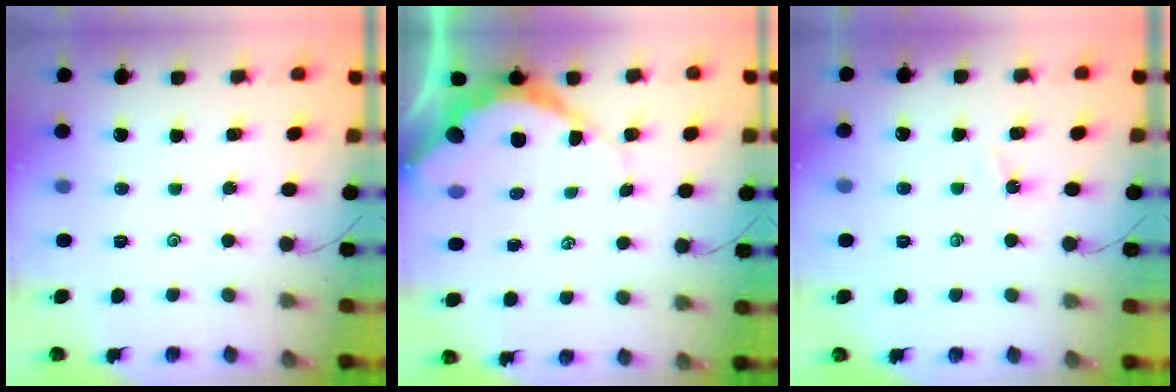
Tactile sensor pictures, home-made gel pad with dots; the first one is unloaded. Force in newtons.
{"total": 9.9, "press": 9.8, "slide": 1.1}
{"total": 1.5, "press": 1.5, "slide": 0.3}